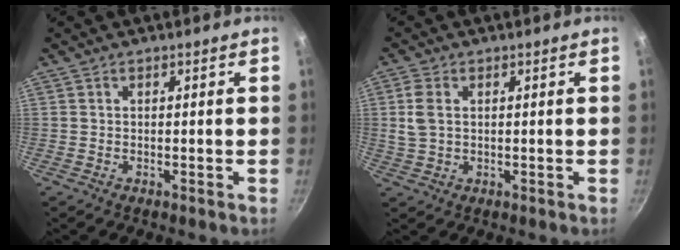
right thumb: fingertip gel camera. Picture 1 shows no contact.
{"total": 4.6, "force": [0.9, 2.9, 3.5], "torque": [-0.076, 0.003, 0.020]}